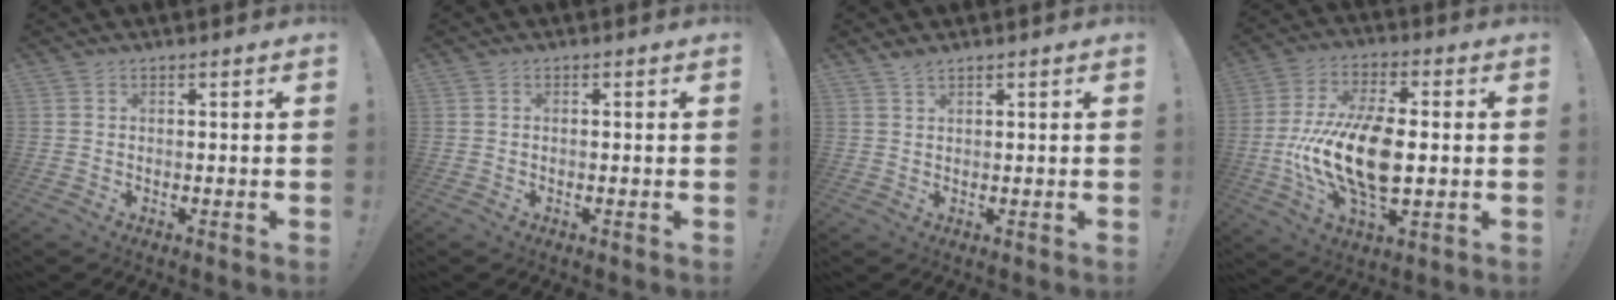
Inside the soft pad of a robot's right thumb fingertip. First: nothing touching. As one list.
[{"total": 0.0}, {"total": 1.9, "force": [1.7, 0.4, 0.8], "torque": [-0.008, -0.005, 0.030]}, {"total": 19.5, "force": [-2.0, 10.3, 16.5], "torque": [-0.317, -0.005, -0.034]}]